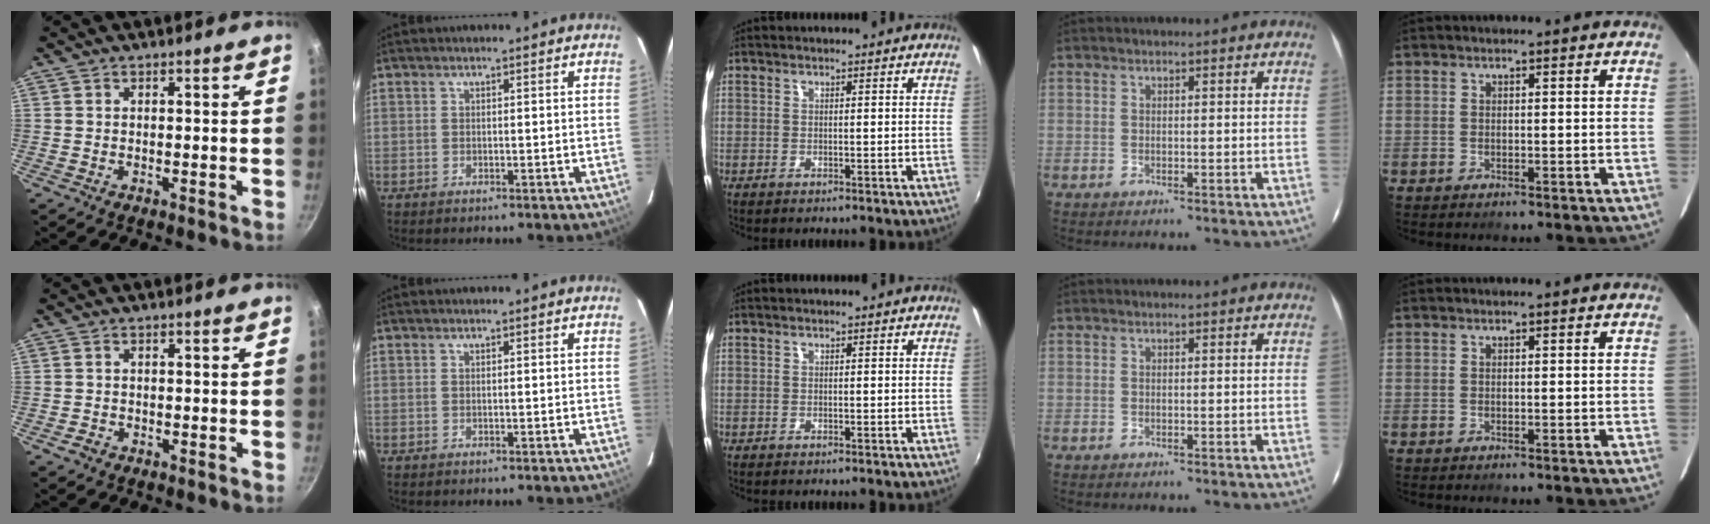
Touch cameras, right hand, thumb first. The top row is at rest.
{"thumb": {"total": 1.5, "force": [-0.8, 1.1, 0.5], "torque": [-0.007, 0.007, -0.013]}}